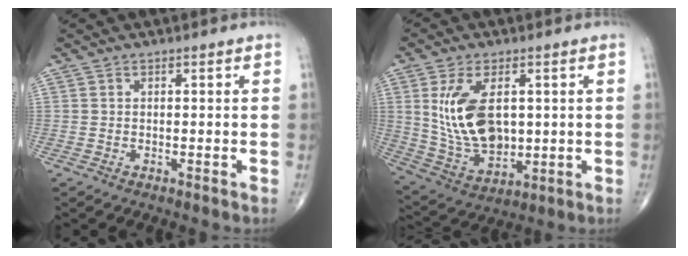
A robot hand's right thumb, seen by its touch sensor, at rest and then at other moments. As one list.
[{"total": 14.3, "force": [2.4, 8.3, 11.4], "torque": [-0.205, -0.013, 0.061]}]